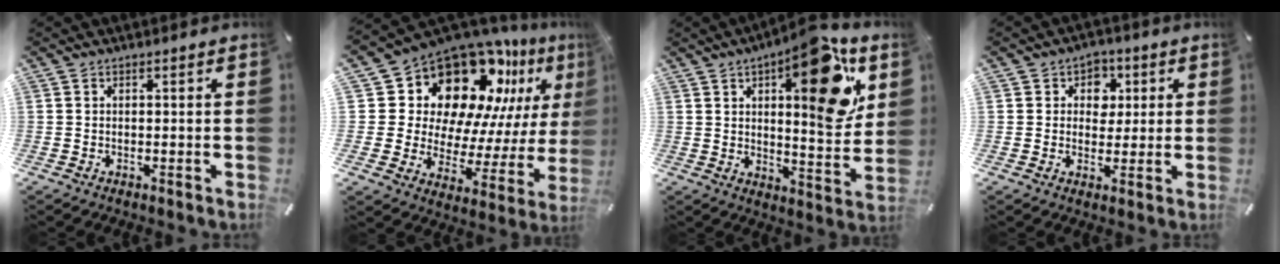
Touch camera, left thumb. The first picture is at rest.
{"total": 19.3, "force": [13.7, 11.2, 7.7], "torque": [-0.122, -0.125, 0.249]}
{"total": 20.8, "force": [9.2, 8.0, 16.8], "torque": [-0.201, -0.054, 0.135]}
{"total": 6.1, "force": [1.2, 5.6, 2.2], "torque": [-0.019, 0.000, 0.014]}